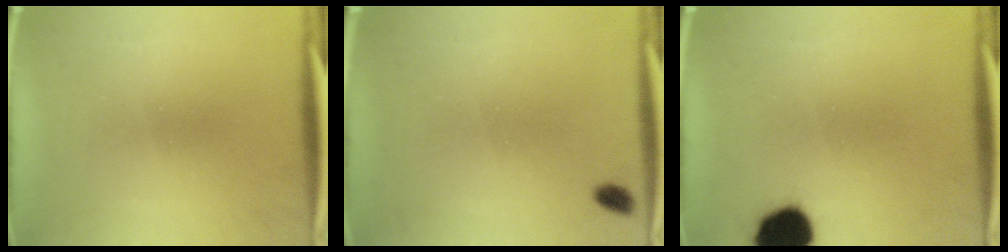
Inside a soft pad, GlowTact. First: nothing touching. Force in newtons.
{"total": 4.1}
{"total": 11.7}